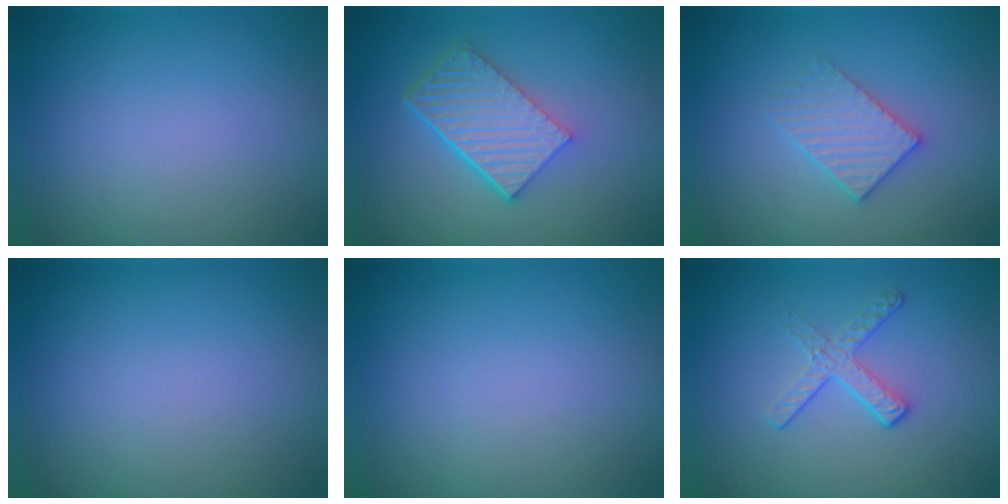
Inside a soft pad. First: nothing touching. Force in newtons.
{"total": 6.0, "press": 4.1, "slide": 4.4}
{"total": 3.0, "press": 3.0, "slide": 0.5}
{"total": 0.0}
{"total": 0.0}
{"total": 2.1, "press": 1.4, "slide": 1.6}